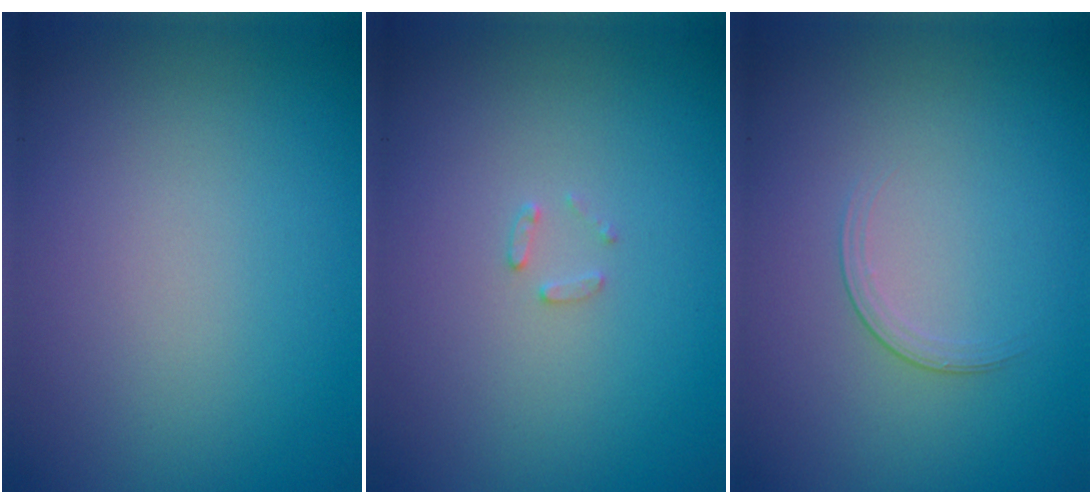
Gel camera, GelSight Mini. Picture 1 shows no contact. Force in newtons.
{"total": 0.9, "press": 0.9, "slide": 0.2}
{"total": 1.3, "press": 0.5, "slide": 1.2}